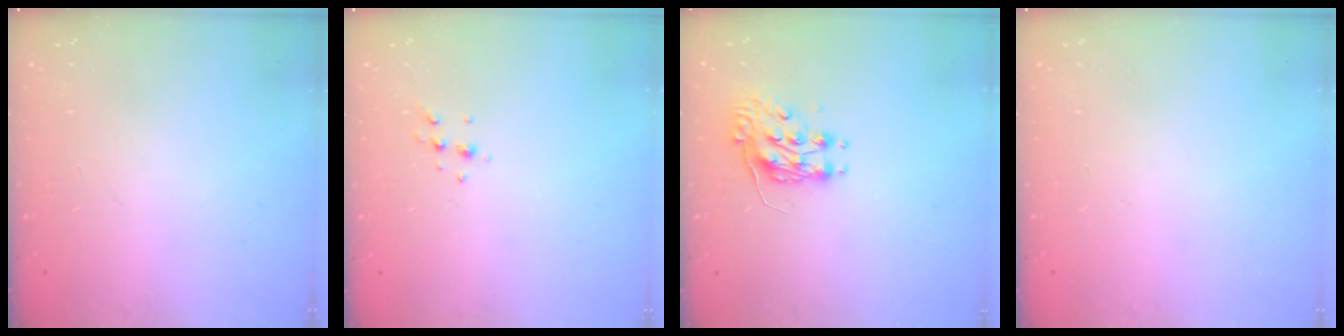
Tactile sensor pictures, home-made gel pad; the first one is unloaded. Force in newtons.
{"total": 4.3, "press": 4.2, "slide": 0.9}
{"total": 8.2, "press": 8.2, "slide": 0.3}
{"total": 0.0}